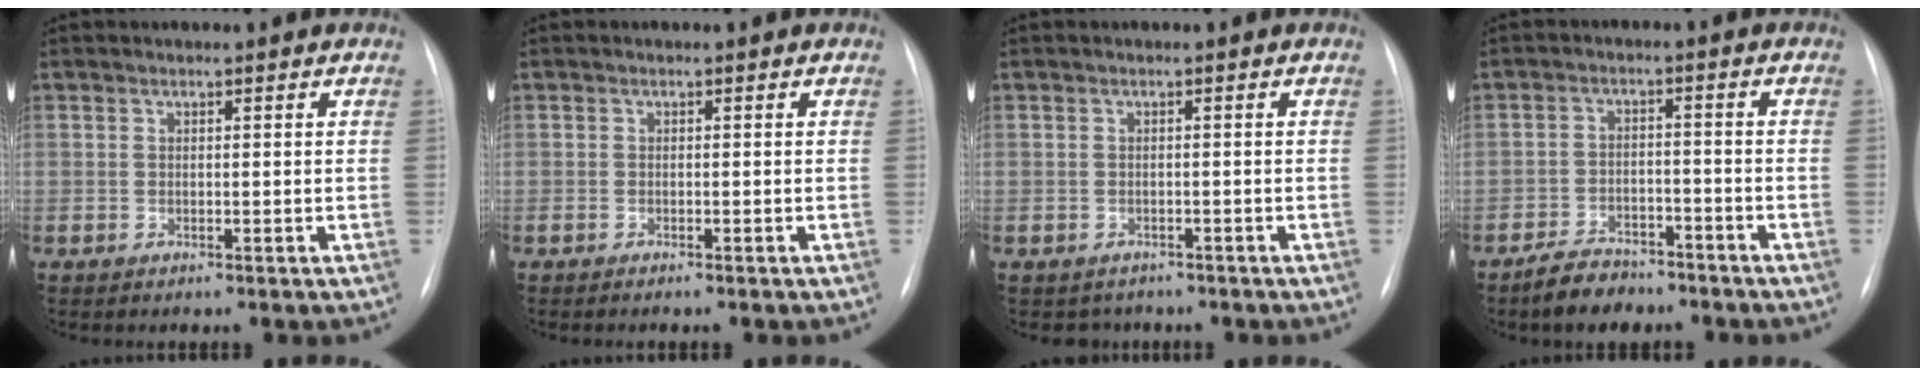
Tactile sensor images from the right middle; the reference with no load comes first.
{"total": 0.8, "force": [-0.6, 0.1, 0.5], "torque": [-0.013, -0.003, -0.007]}
{"total": 2.3, "force": [-1.8, 1.4, -0.3], "torque": [-0.001, 0.006, -0.024]}
{"total": 6.2, "force": [-5.2, 2.6, 2.2], "torque": [-0.049, -0.003, -0.087]}